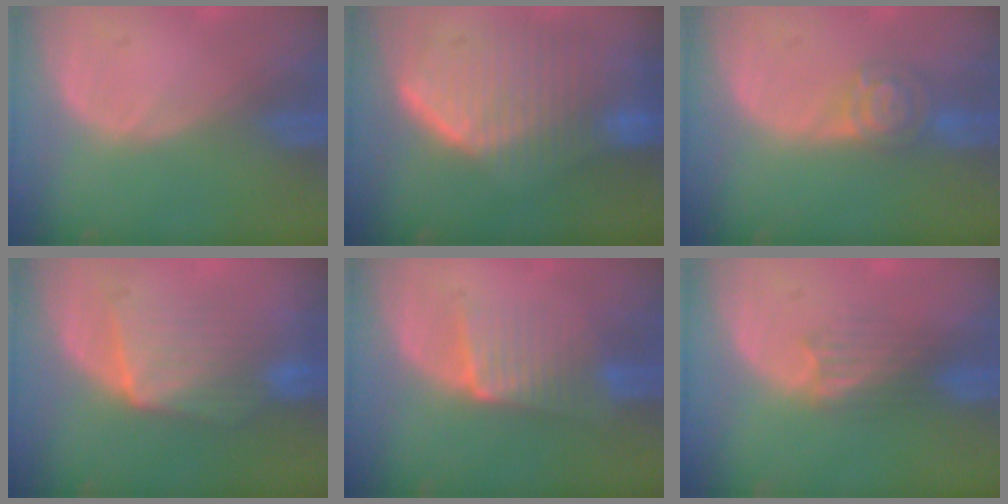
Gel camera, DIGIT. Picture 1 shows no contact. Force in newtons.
{"total": 10.5, "press": 9.2, "slide": 5.0}
{"total": 5.0, "press": 4.3, "slide": 2.5}
{"total": 7.4, "press": 7.4, "slide": 0.7}
{"total": 5.7, "press": 5.4, "slide": 1.8}
{"total": 3.2, "press": 3.0, "slide": 1.2}